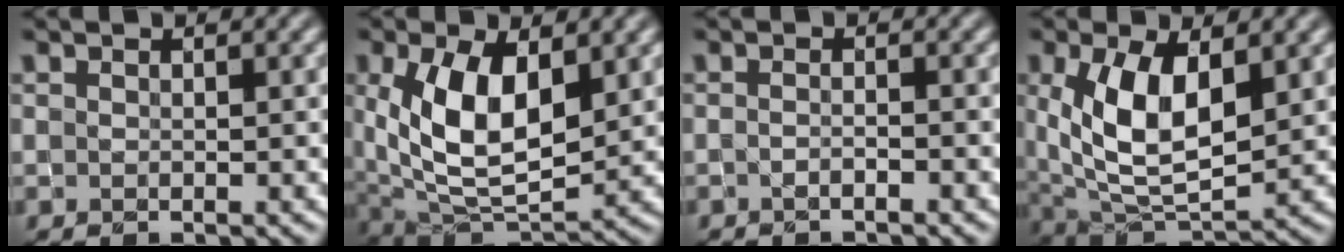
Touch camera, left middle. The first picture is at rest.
{"total": 8.9, "force": [1.9, 4.5, 7.5], "torque": [-0.155, -0.007, 0.037]}
{"total": 1.0, "force": [-0.9, 0.1, 0.5], "torque": [-0.010, -0.002, -0.017]}
{"total": 8.1, "force": [1.8, 3.9, 6.8], "torque": [-0.144, -0.007, 0.038]}